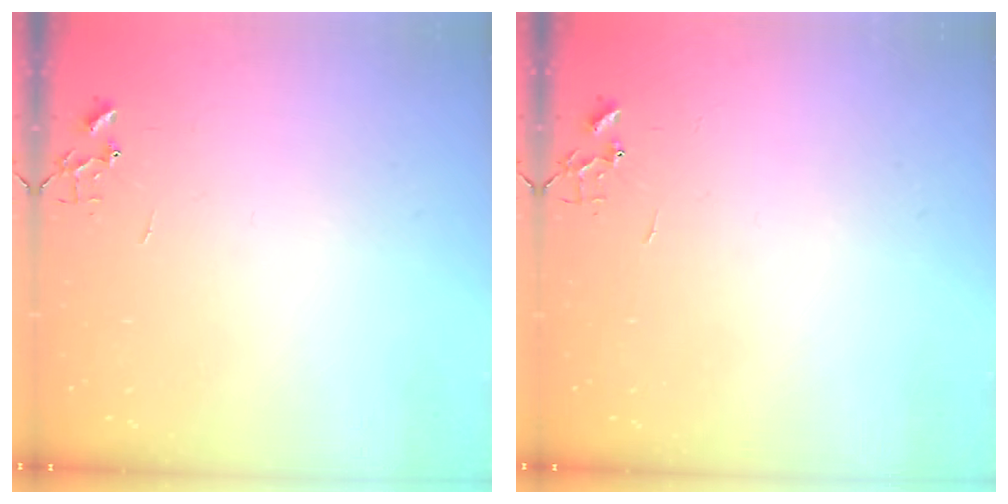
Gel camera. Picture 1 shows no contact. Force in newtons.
{"total": 0.0}